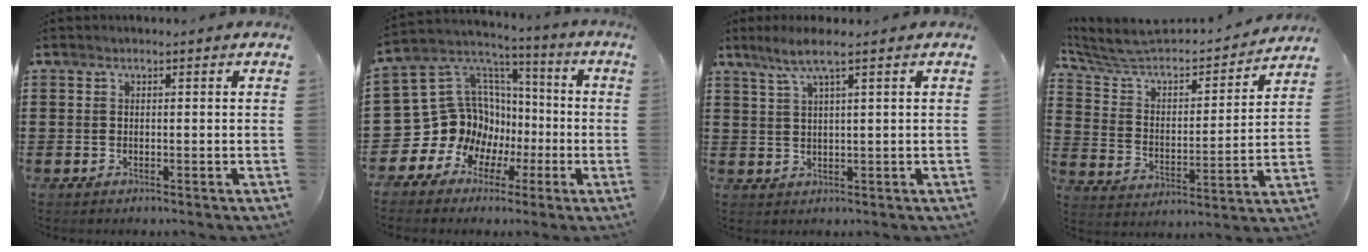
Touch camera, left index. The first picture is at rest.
{"total": 14.0, "force": [-1.8, 13.3, 4.1], "torque": [-0.138, -0.038, -0.009]}
{"total": 4.2, "force": [2.4, 0.0, 3.4], "torque": [-0.073, 0.003, 0.042]}
{"total": 5.8, "force": [5.3, 1.7, 1.7], "torque": [-0.064, -0.042, 0.083]}